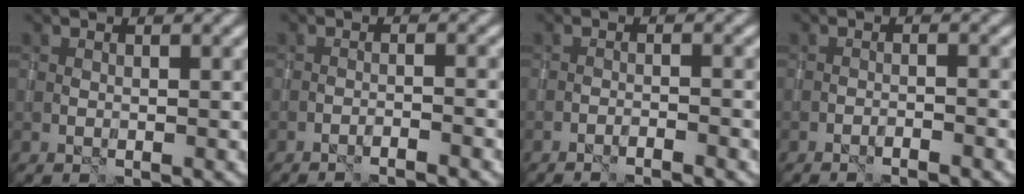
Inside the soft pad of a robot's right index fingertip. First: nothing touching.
{"total": 2.1, "force": [-1.8, 0.2, 1.0], "torque": [-0.014, 0.008, -0.035]}
{"total": 1.9, "force": [-1.6, 0.1, 1.0], "torque": [-0.020, 0.006, -0.031]}
{"total": 1.6, "force": [-1.3, 0.1, 0.9], "torque": [-0.018, 0.008, -0.026]}